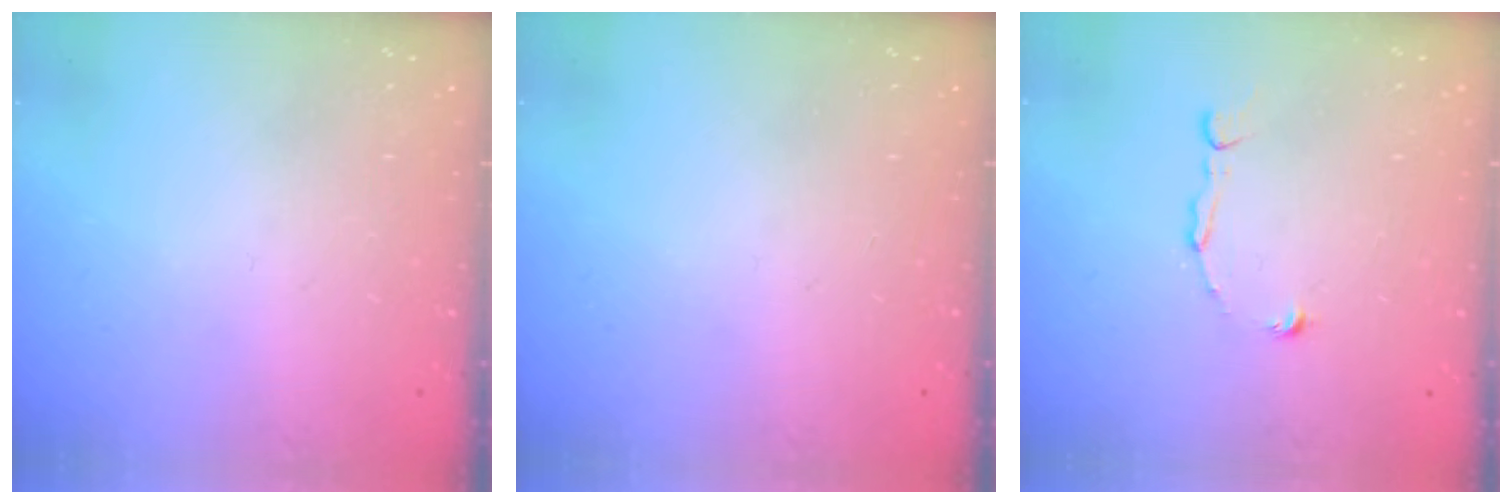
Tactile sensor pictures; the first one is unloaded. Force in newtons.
{"total": 0.0}
{"total": 2.8, "press": 2.8, "slide": 0.1}